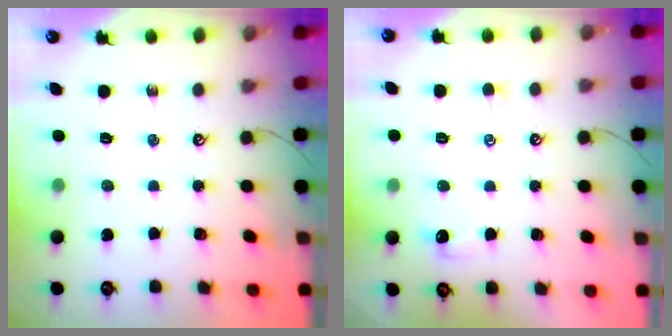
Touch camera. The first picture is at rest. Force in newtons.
{"total": 1.0, "press": 0.8, "slide": 0.6}